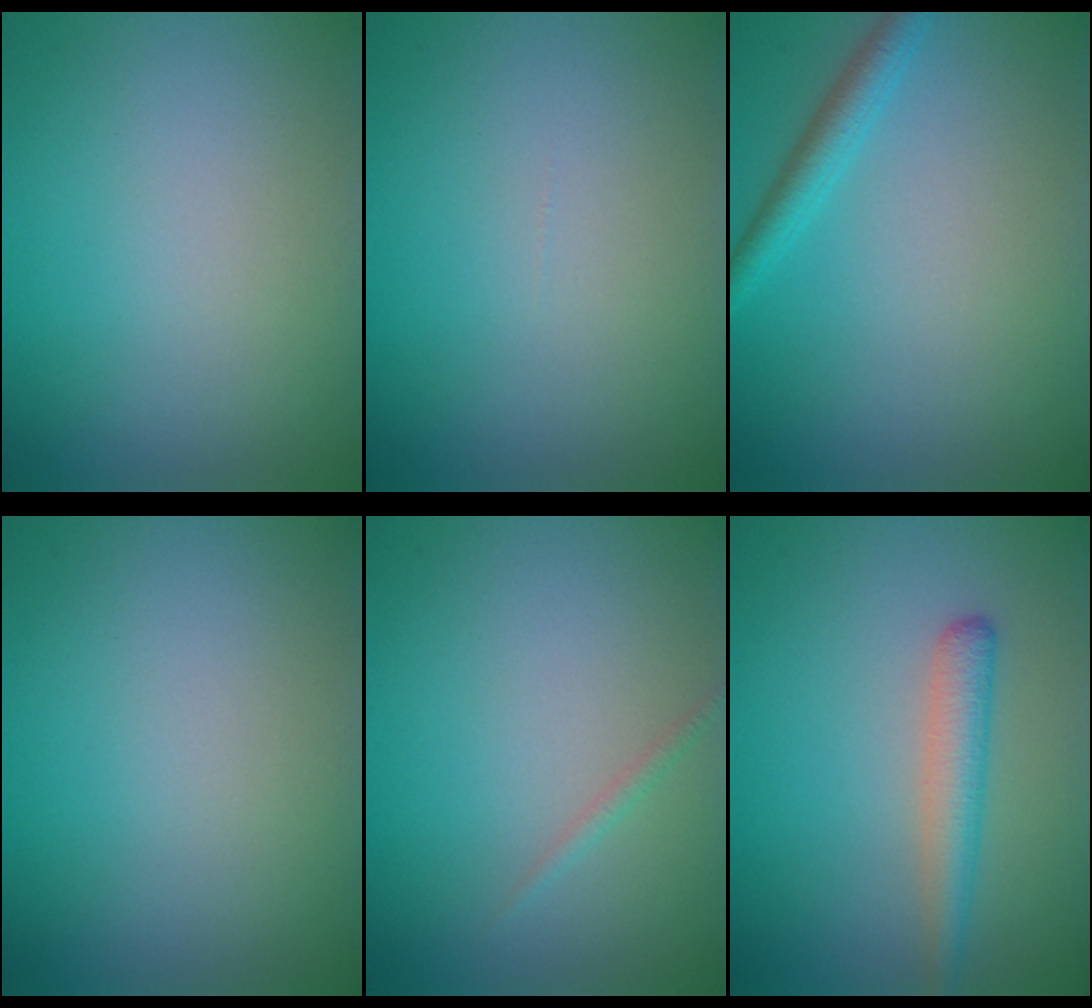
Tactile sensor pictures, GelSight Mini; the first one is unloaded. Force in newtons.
{"total": 0.0}
{"total": 2.3, "press": 2.3, "slide": 0.2}
{"total": 0.0}
{"total": 0.7, "press": 0.7, "slide": 0.1}
{"total": 2.9, "press": 2.9, "slide": 0.1}